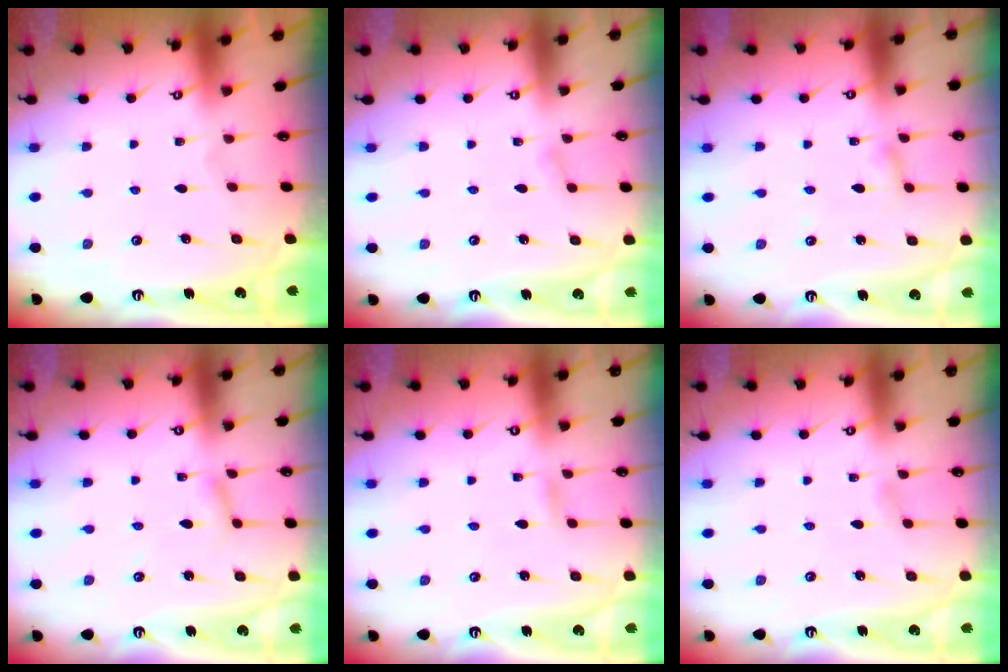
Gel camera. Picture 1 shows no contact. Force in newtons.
{"total": 2.8, "press": 2.8, "slide": 0.2}
{"total": 2.0, "press": 2.0, "slide": 0.2}
{"total": 2.2, "press": 2.2, "slide": 0.3}
{"total": 2.1, "press": 2.1, "slide": 0.2}
{"total": 1.7, "press": 1.7, "slide": 0.1}